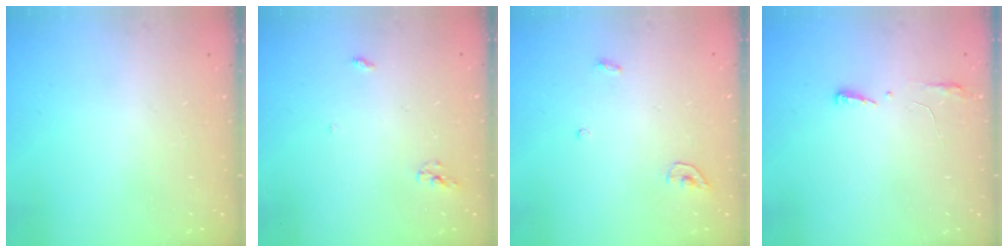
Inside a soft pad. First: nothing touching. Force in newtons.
{"total": 3.7, "press": 3.7, "slide": 0.1}
{"total": 3.5, "press": 3.5, "slide": 0.3}
{"total": 3.8, "press": 3.6, "slide": 1.2}